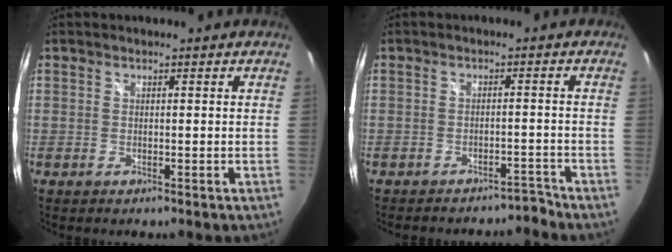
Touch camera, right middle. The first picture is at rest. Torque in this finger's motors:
{"motor_torque": [-0.26, -0.14, -0.08, -0.01]}